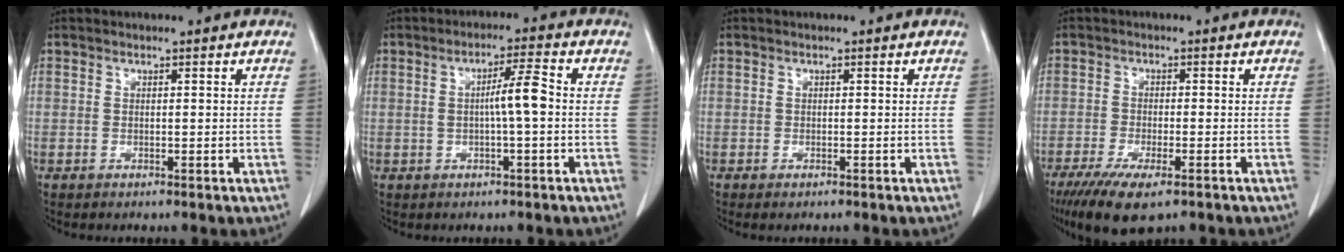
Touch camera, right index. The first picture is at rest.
{"total": 5.1, "force": [-0.2, 0.2, 5.1], "torque": [-0.087, 0.009, -0.003]}
{"total": 0.6, "force": [-0.5, 0.1, 0.3], "torque": [-0.008, -0.002, -0.004]}
{"total": 9.2, "force": [-6.1, 2.2, 6.4], "torque": [-0.104, -0.021, -0.096]}